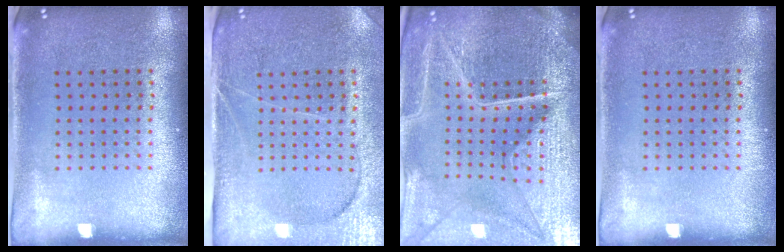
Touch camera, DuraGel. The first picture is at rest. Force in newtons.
{"total": 4.0, "press": 3.5, "slide": 1.9}
{"total": 6.2, "press": 5.6, "slide": 2.7}
{"total": 0.0}